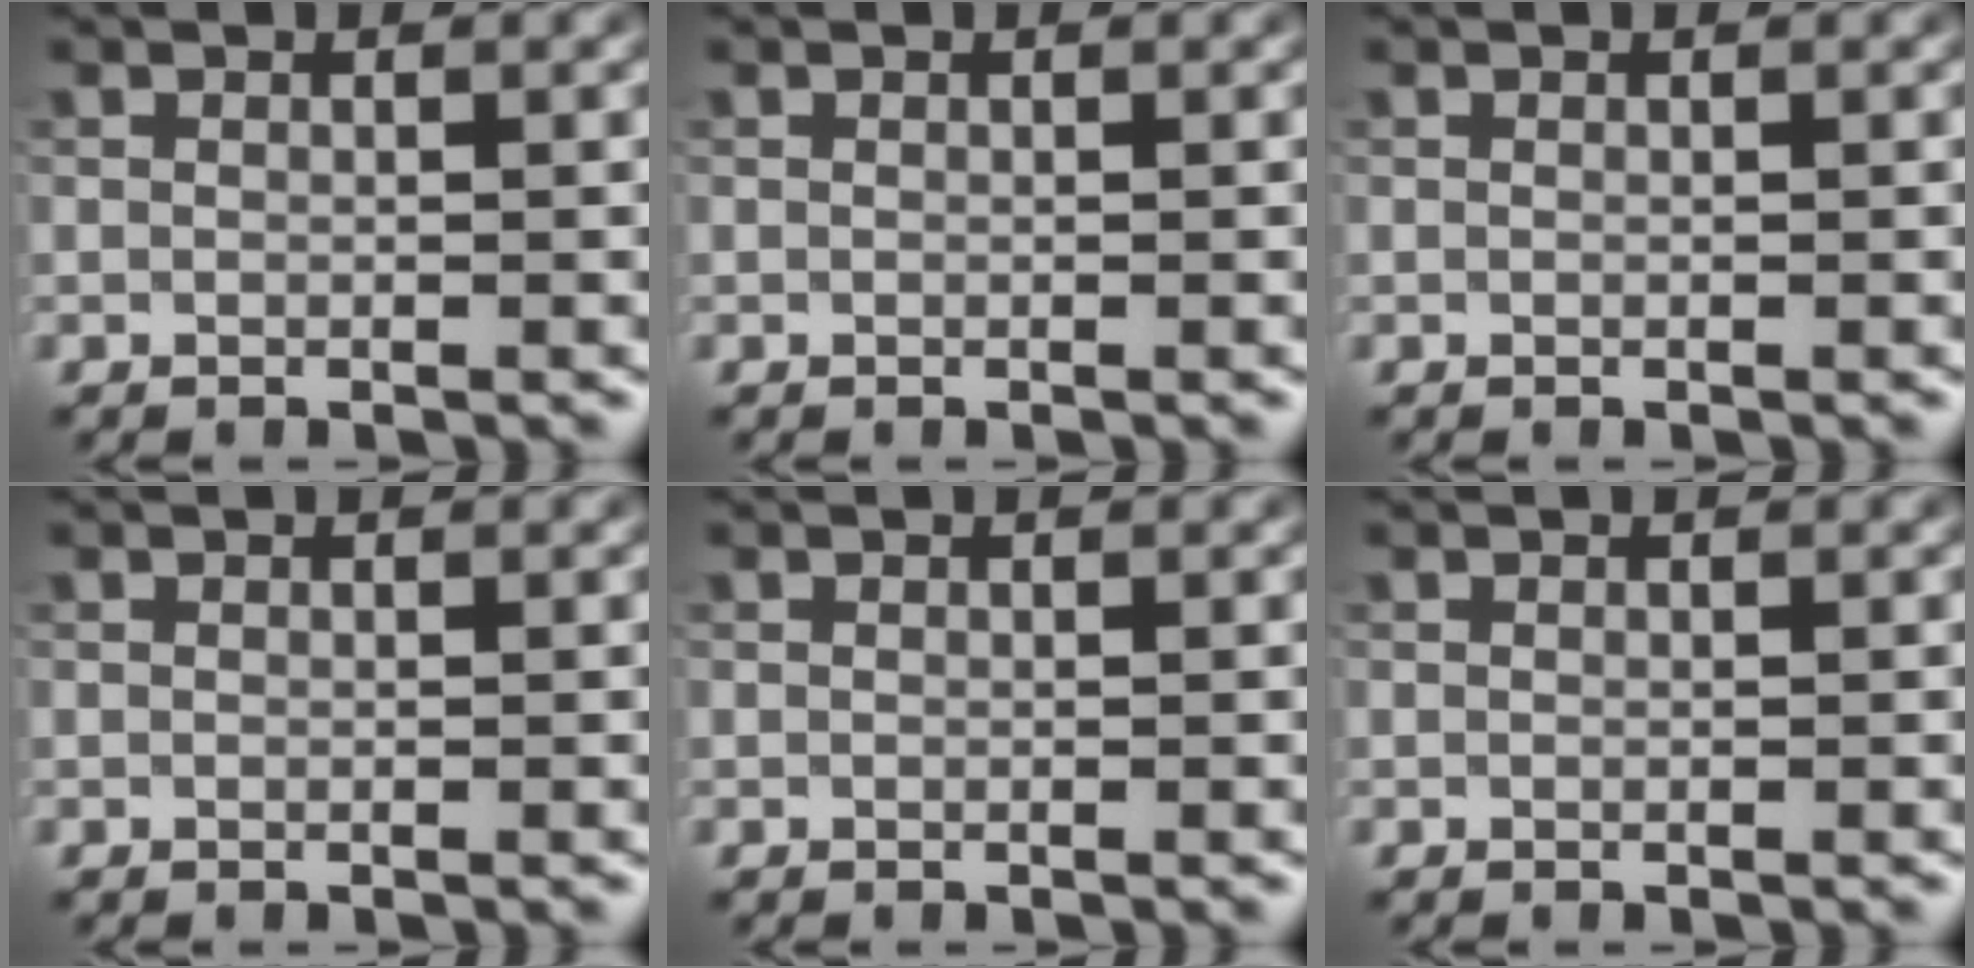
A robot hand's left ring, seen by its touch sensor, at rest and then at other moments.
{"total": 0.0}
{"total": 0.0}
{"total": 0.0}
{"total": 0.0}
{"total": 0.0}